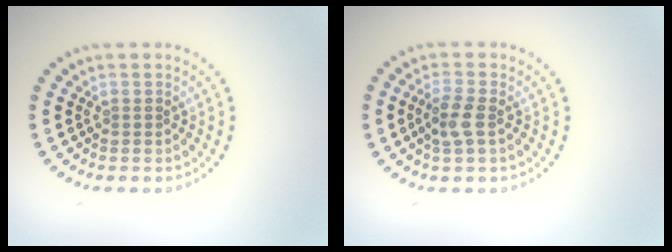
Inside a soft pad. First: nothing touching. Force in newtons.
{"total": 2.4, "press": 2.2, "slide": 0.8}